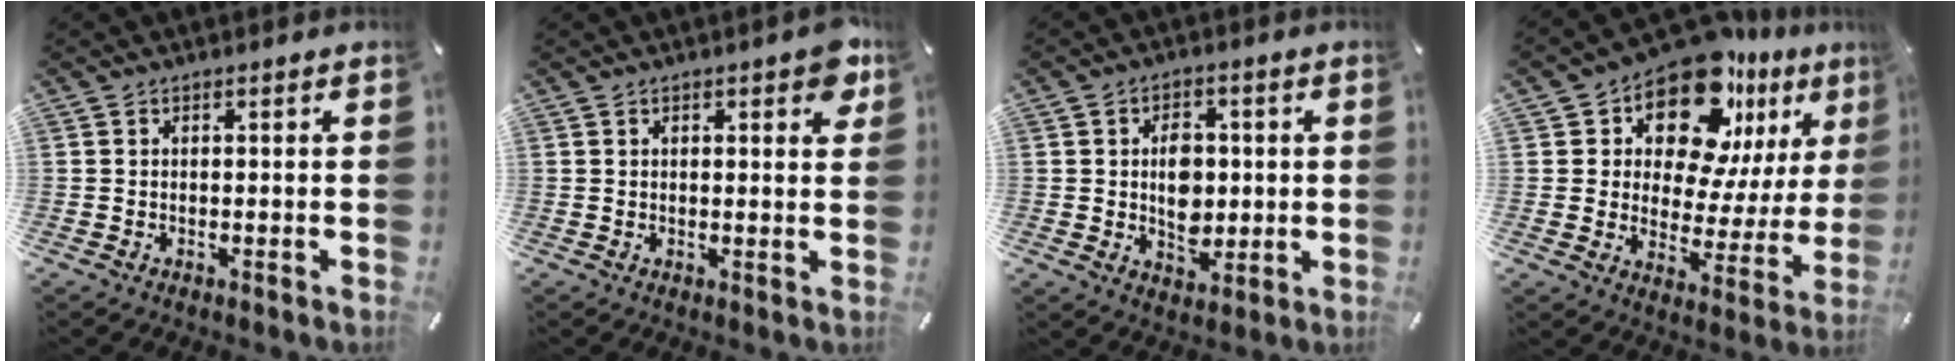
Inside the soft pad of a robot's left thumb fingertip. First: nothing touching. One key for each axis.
{"total": 4.5, "fx": 2.2, "fy": 1.8, "fz": 3.5, "tx": -0.041, "ty": -0.007, "tz": 0.033}
{"total": 7.9, "fx": 0.2, "fy": 6.2, "fz": 4.9, "tx": -0.057, "ty": 0.002, "tz": 0.002}
{"total": 16.5, "fx": 12.5, "fy": 7.9, "fz": 7.2, "tx": -0.124, "ty": -0.101, "tz": 0.218}